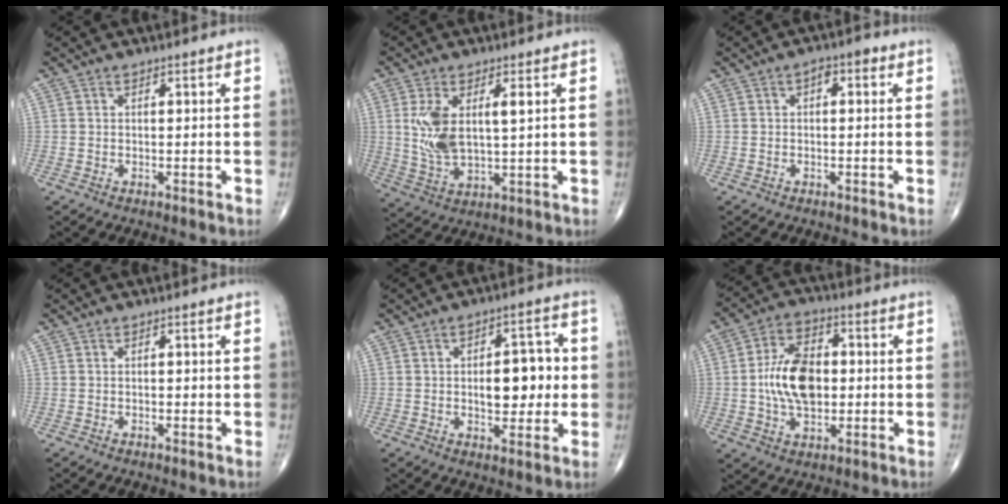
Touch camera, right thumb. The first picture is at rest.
{"total": 10.2, "force": [2.3, 4.5, 8.8], "torque": [-0.175, -0.012, 0.052]}
{"total": 2.6, "force": [0.6, 1.4, 2.2], "torque": [-0.022, 0.013, 0.000]}
{"total": 0.7, "force": [-0.1, 0.3, 0.6], "torque": [-0.007, -0.001, -0.002]}
{"total": 10.2, "force": [0.1, 5.4, 8.7], "torque": [-0.093, 0.011, 0.004]}
{"total": 13.1, "force": [-0.1, 8.0, 10.4], "torque": [-0.169, 0.013, -0.004]}